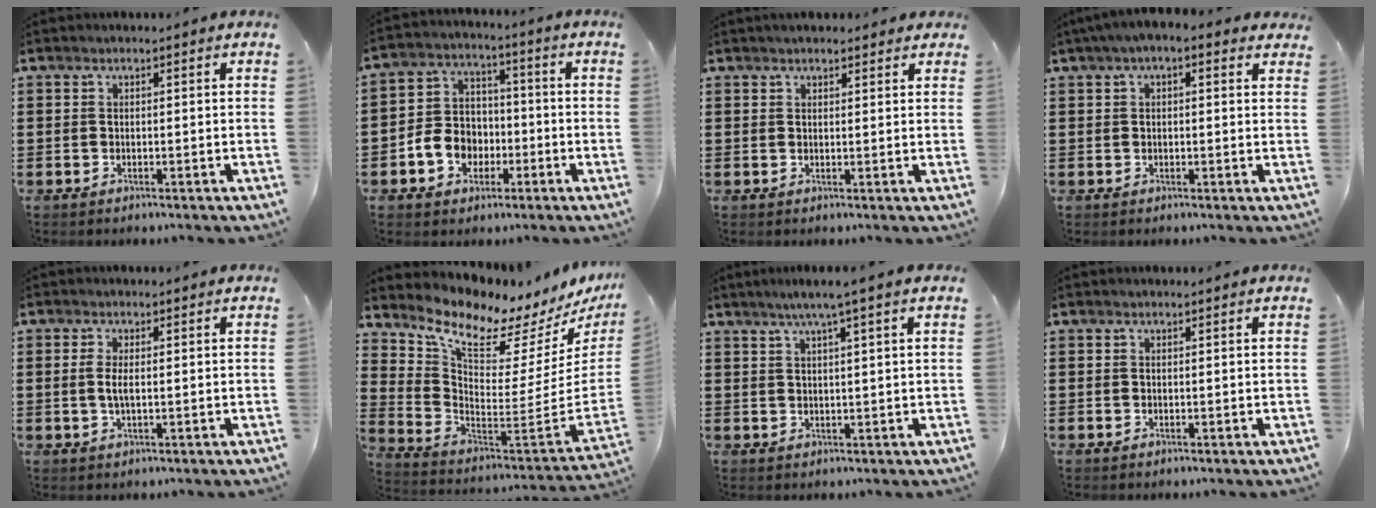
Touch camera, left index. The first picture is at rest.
{"total": 7.3, "force": [-2.7, 6.1, 2.9], "torque": [-0.083, 0.018, -0.052]}
{"total": 1.8, "force": [1.6, 0.5, 0.4], "torque": [-0.011, 0.006, 0.032]}
{"total": 1.8, "force": [0.4, 1.3, 1.2], "torque": [-0.027, 0.010, 0.004]}
{"total": 2.5, "force": [0.1, 0.8, 2.3], "torque": [-0.060, -0.004, -0.003]}
{"total": 8.5, "force": [7.4, 1.9, 3.6], "torque": [-0.099, -0.077, 0.124]}
{"total": 3.1, "force": [1.8, -0.5, 2.5], "torque": [-0.051, -0.001, 0.029]}
{"total": 0.0}